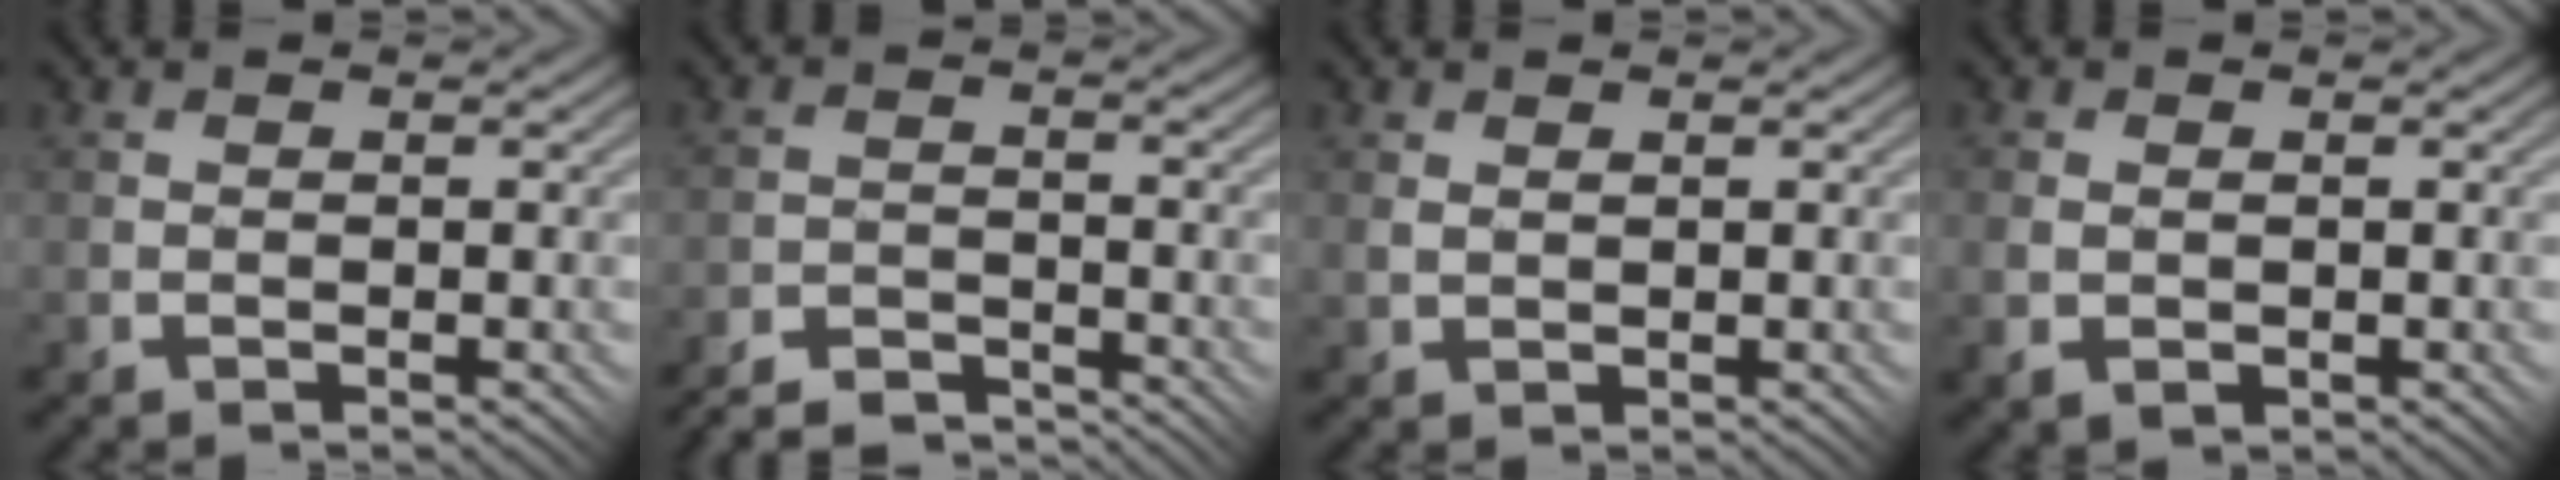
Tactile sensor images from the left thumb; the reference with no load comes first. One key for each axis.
{"total": 5.0, "fx": -4.9, "fy": 0.2, "fz": 0.6, "tx": -0.006, "ty": 0.004, "tz": -0.095}
{"total": 1.3, "fx": 0.6, "fy": 0.7, "fz": 0.9, "tx": -0.025, "ty": -0.001, "tz": 0.017}
{"total": 2.1, "fx": -0.1, "fy": 1.5, "fz": 1.4, "tx": -0.030, "ty": -0.006, "tz": 0.001}